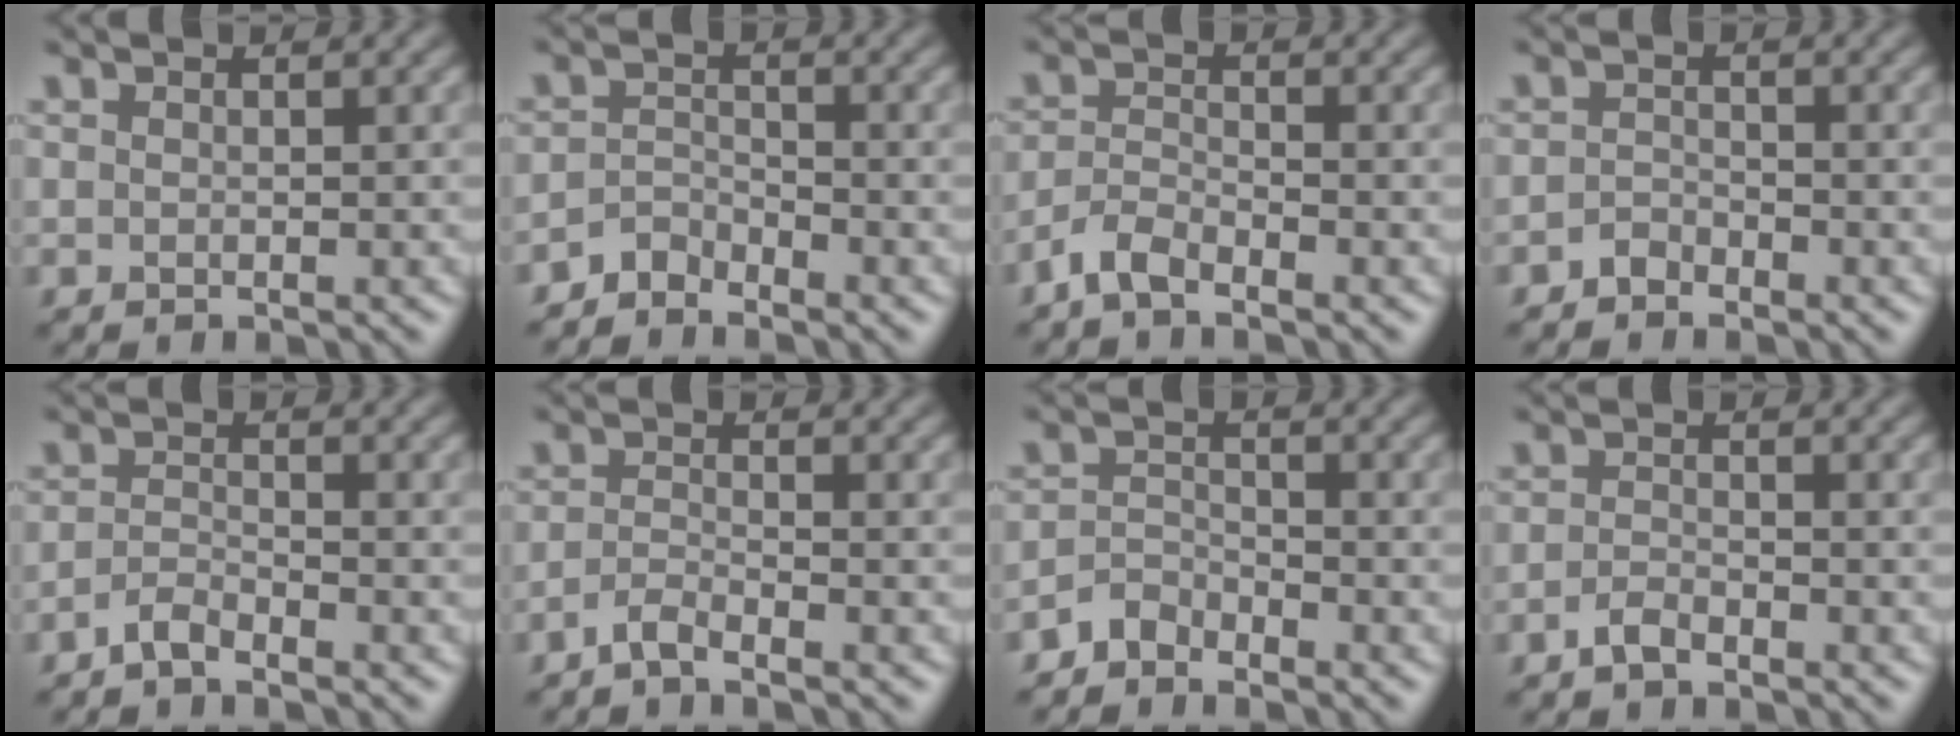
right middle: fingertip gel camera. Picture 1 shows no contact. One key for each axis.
{"total": 2.0, "fx": -1.9, "fy": 0.6, "fz": 0.3, "tx": -0.003, "ty": 0.008, "tz": -0.042}
{"total": 2.4, "fx": -2.0, "fy": 0.7, "fz": 1.3, "tx": -0.028, "ty": 0.004, "tz": -0.047}
{"total": 1.2, "fx": -1.1, "fy": 0.6, "fz": 0.2, "tx": -0.003, "ty": 0.006, "tz": -0.023}
{"total": 1.6, "fx": -1.3, "fy": 0.3, "fz": 0.8, "tx": -0.019, "ty": 0.004, "tz": -0.031}
{"total": 1.7, "fx": -1.3, "fy": 0.2, "fz": 1.0, "tx": -0.022, "ty": 0.000, "tz": -0.035}
{"total": 2.0, "fx": -1.8, "fy": 0.7, "fz": 0.3, "tx": -0.004, "ty": 0.009, "tz": -0.041}
{"total": 1.4, "fx": -1.1, "fy": 0.5, "fz": 0.8, "tx": -0.019, "ty": 0.003, "tz": -0.023}